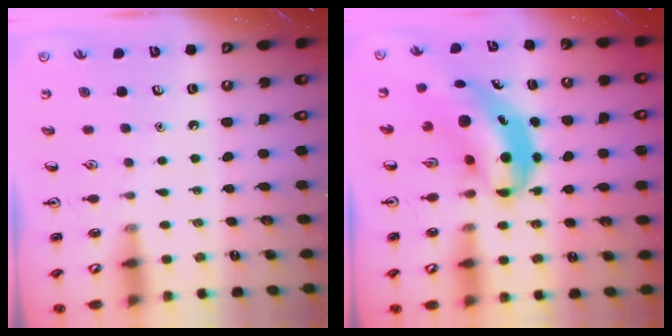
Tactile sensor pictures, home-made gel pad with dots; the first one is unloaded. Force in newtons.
{"total": 7.0, "press": 6.7, "slide": 2.1}